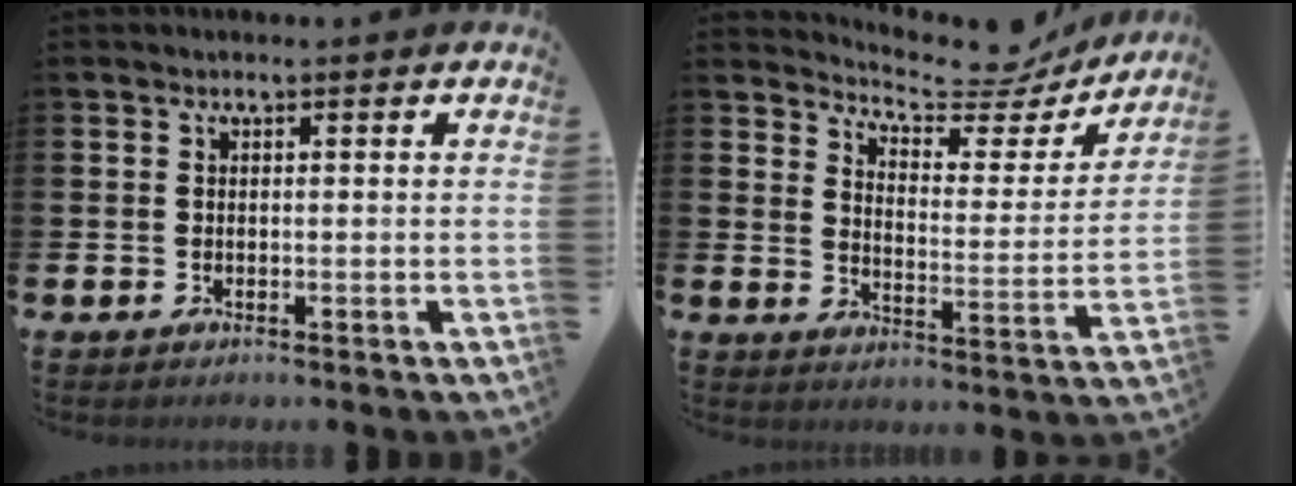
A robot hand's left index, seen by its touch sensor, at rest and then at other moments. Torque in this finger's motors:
{"motor_torque": [0.85, -1.29, 0.39, 0.06]}